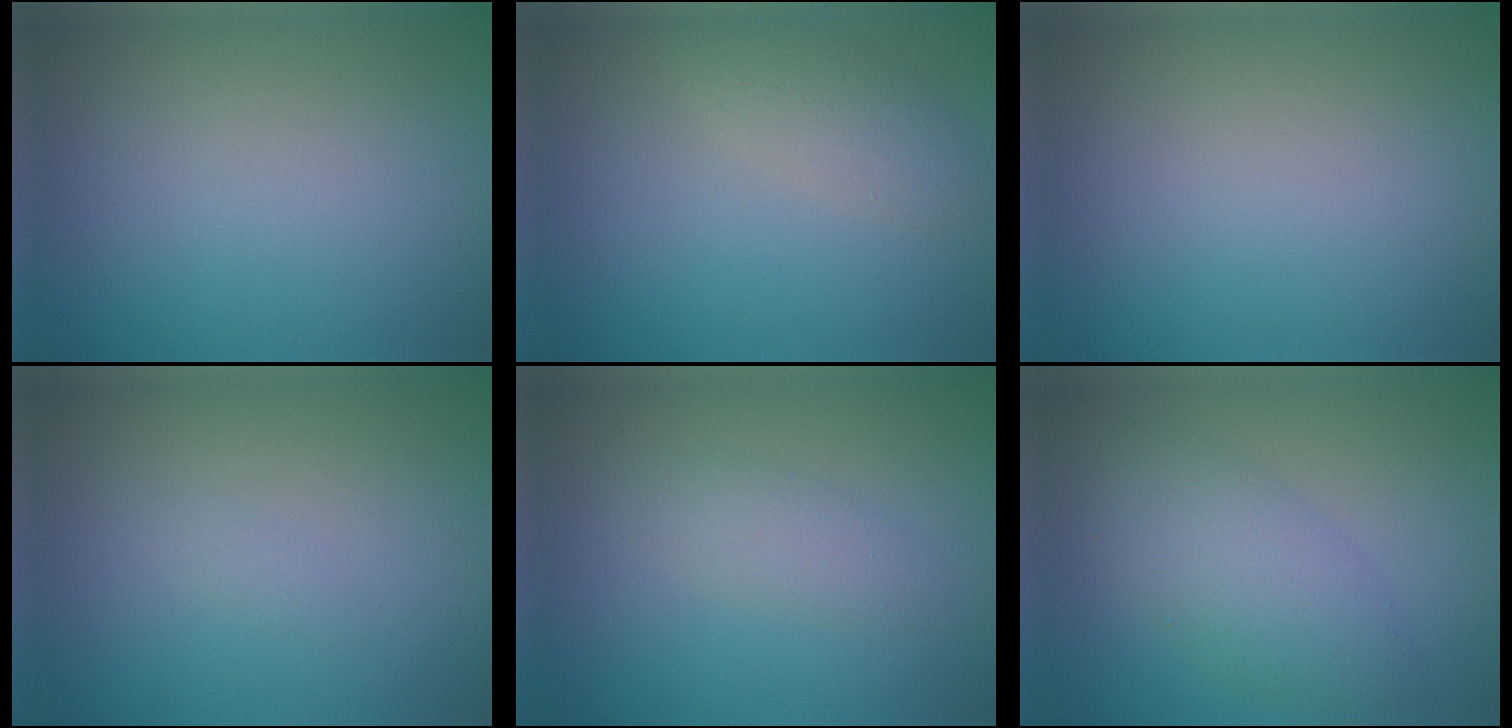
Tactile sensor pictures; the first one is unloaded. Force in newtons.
{"total": 2.5, "press": 2.5, "slide": 0.0}
{"total": 0.0}
{"total": 0.6, "press": 0.6, "slide": 0.1}
{"total": 2.0, "press": 2.0, "slide": 0.1}
{"total": 4.9, "press": 4.9, "slide": 0.1}